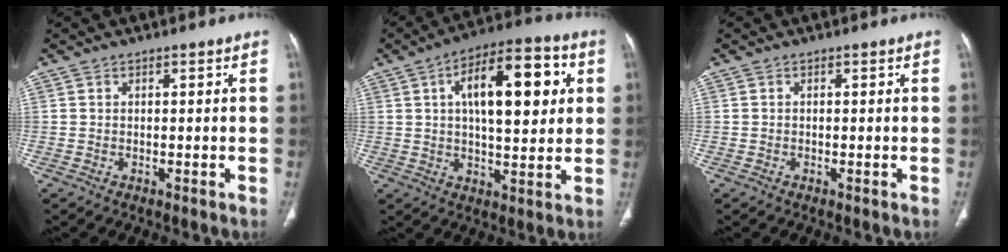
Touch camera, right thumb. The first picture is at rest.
{"total": 17.7, "force": [4.6, 7.5, 15.3], "torque": [-0.204, 0.009, 0.066]}
{"total": 0.0}